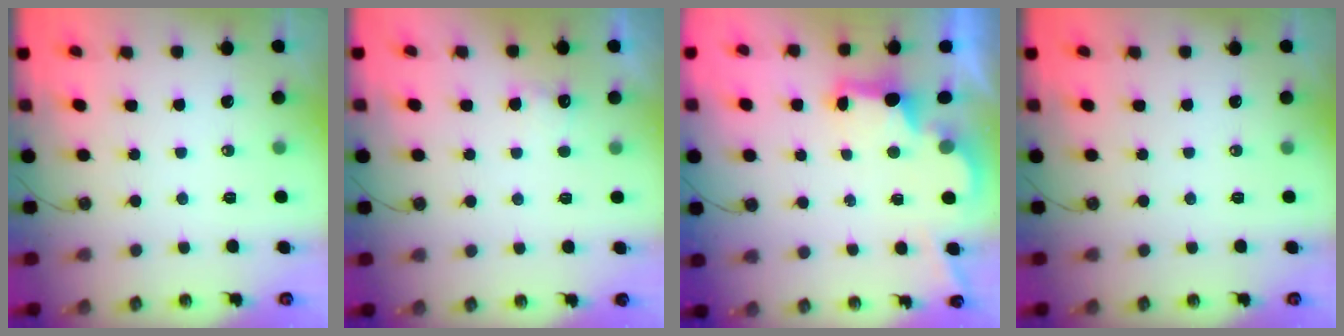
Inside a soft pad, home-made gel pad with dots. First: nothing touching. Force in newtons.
{"total": 4.3, "press": 4.1, "slide": 1.2}
{"total": 2.7, "press": 2.6, "slide": 0.9}
{"total": 0.0}